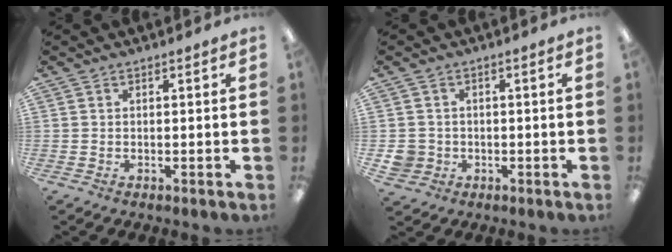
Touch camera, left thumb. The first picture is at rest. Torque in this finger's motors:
{"motor_torque": [-0.17, 0.31, 0.03, 0.08, -0.02]}